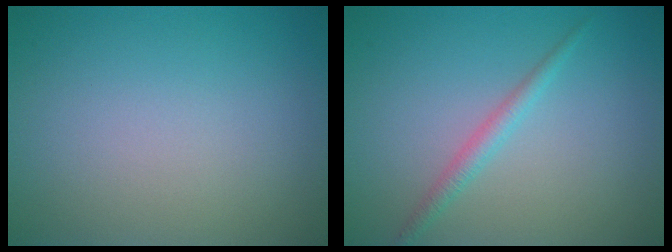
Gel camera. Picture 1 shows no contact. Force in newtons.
{"total": 1.6, "press": 1.6, "slide": 0.1}